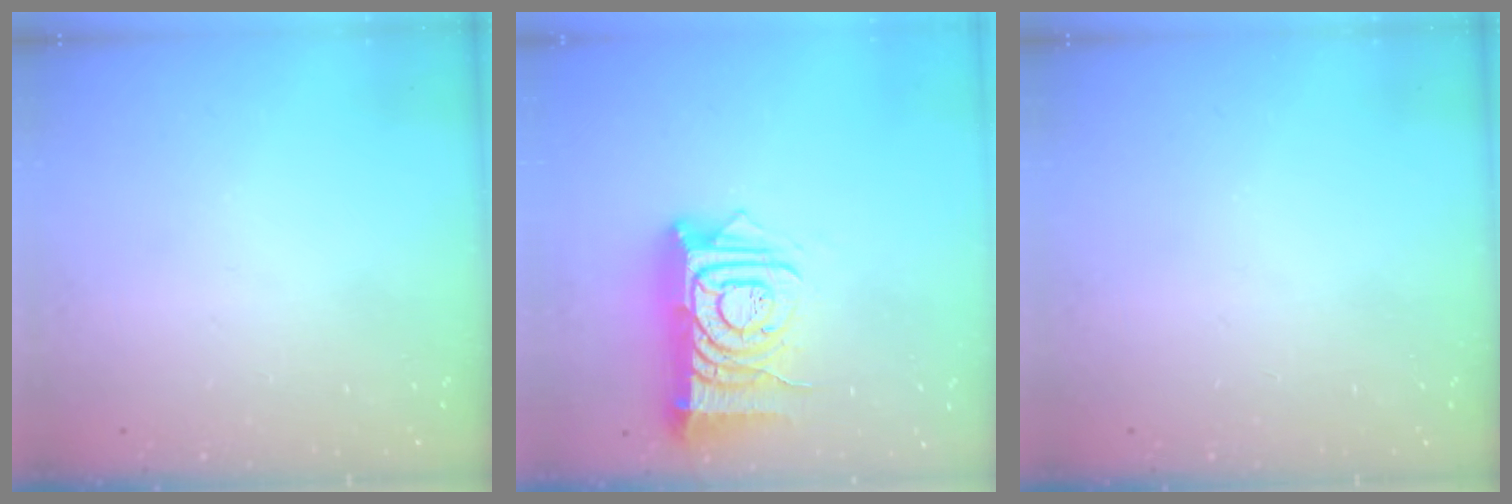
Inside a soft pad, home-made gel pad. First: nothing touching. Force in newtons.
{"total": 14.5, "press": 14.4, "slide": 1.6}
{"total": 0.0}